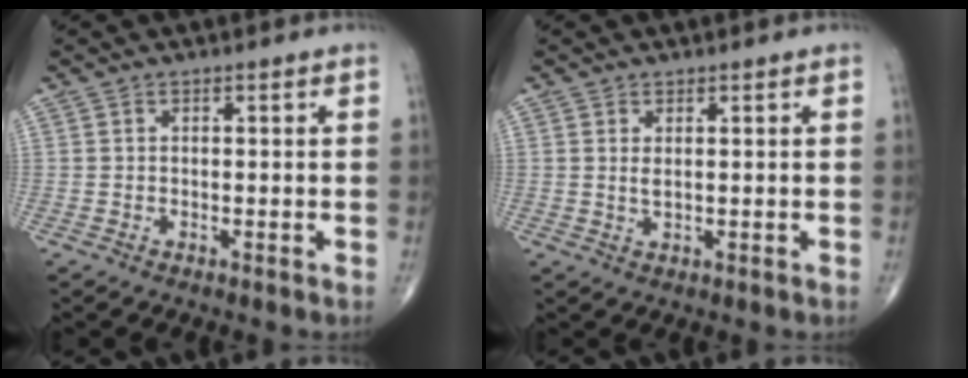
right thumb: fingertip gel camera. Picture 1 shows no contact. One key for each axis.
{"total": 3.6, "fx": 1.0, "fy": 1.3, "fz": 3.2, "tx": -0.063, "ty": -0.016, "tz": 0.027}